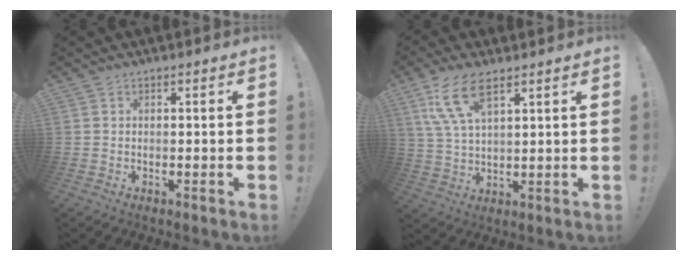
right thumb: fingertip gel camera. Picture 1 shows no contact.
{"total": 11.5, "force": [6.4, 4.2, 8.7], "torque": [-0.178, -0.019, 0.117]}